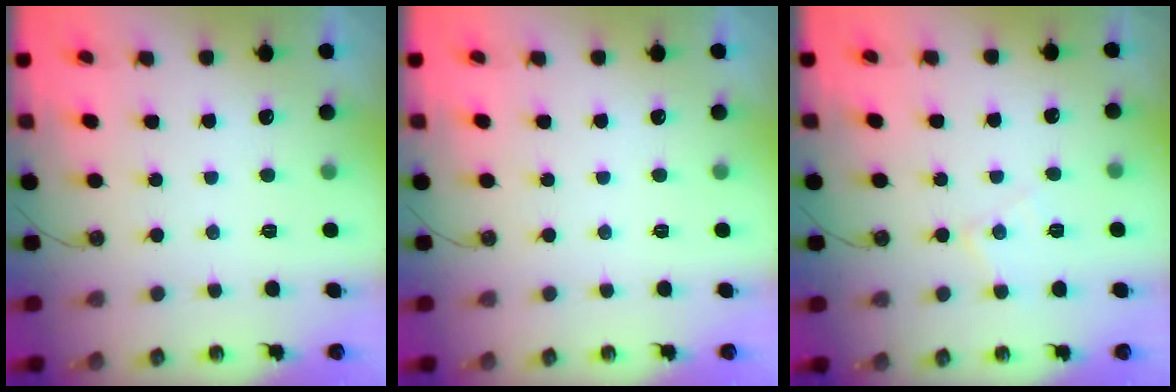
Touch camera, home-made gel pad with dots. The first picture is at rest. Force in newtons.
{"total": 0.0}
{"total": 6.9, "press": 6.8, "slide": 0.6}